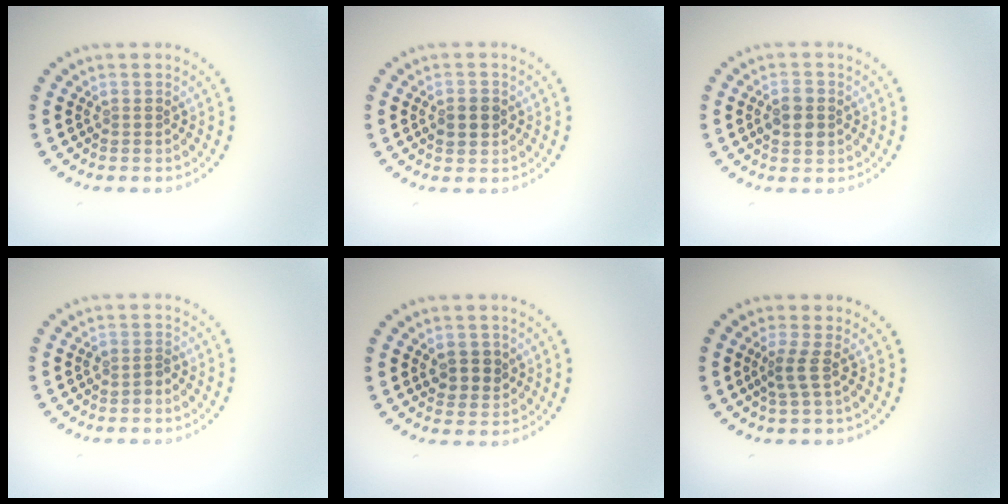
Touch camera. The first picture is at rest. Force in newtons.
{"total": 1.9, "press": 1.9, "slide": 0.2}
{"total": 2.7, "press": 2.7, "slide": 0.2}
{"total": 1.0, "press": 0.8, "slide": 0.6}
{"total": 2.4, "press": 2.3, "slide": 0.7}
{"total": 1.9, "press": 1.2, "slide": 1.5}